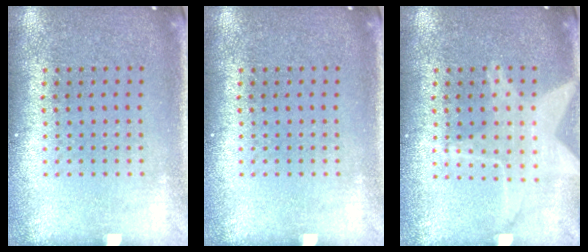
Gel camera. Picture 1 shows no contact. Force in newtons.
{"total": 0.0}
{"total": 1.6, "press": 1.6, "slide": 0.2}